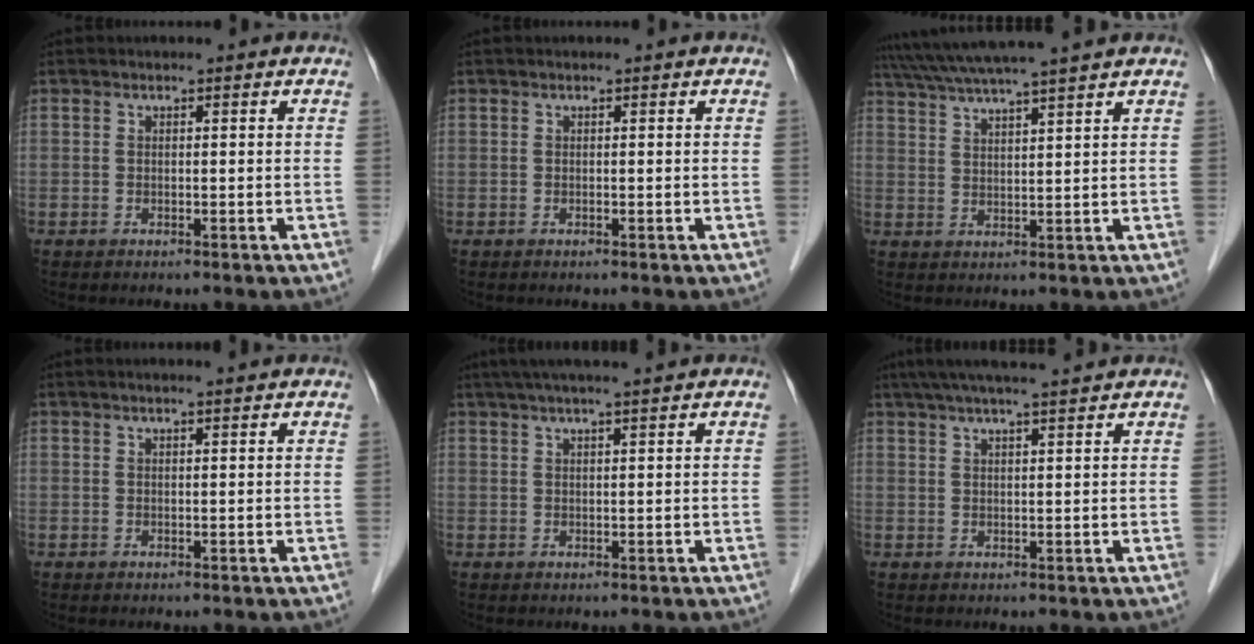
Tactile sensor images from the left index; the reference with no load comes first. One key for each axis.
{"total": 0.0}
{"total": 11.7, "fx": 10.2, "fy": -1.3, "fz": 5.5, "tx": -0.100, "ty": 0.026, "tz": 0.156}
{"total": 2.8, "fx": 2.4, "fy": -0.2, "fz": 1.5, "tx": -0.017, "ty": 0.017, "tz": 0.033}
{"total": 7.1, "fx": 5.8, "fy": -0.8, "fz": 4.0, "tx": -0.057, "ty": 0.027, "tz": 0.083}
{"total": 9.2, "fx": 7.8, "fy": -0.5, "fz": 4.8, "tx": -0.074, "ty": 0.028, "tz": 0.110}